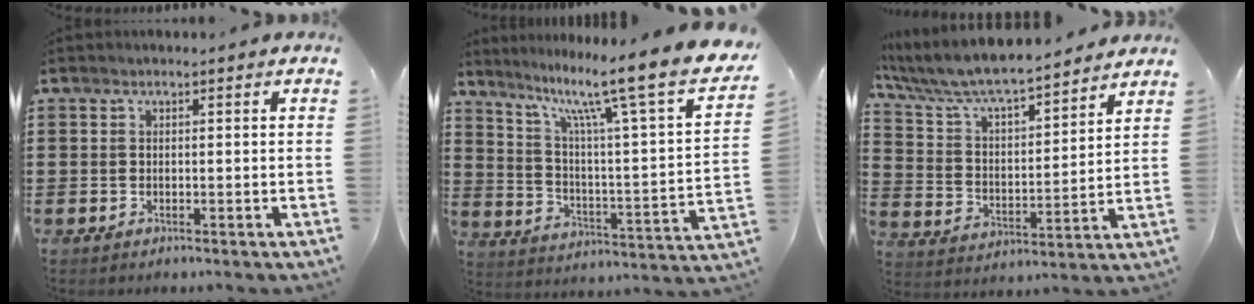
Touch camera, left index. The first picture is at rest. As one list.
[{"total": 11.5, "force": [8.8, 0.0, 7.5], "torque": [-0.143, -0.079, 0.128]}, {"total": 7.4, "force": [6.8, 0.8, 2.6], "torque": [-0.081, -0.045, 0.114]}]